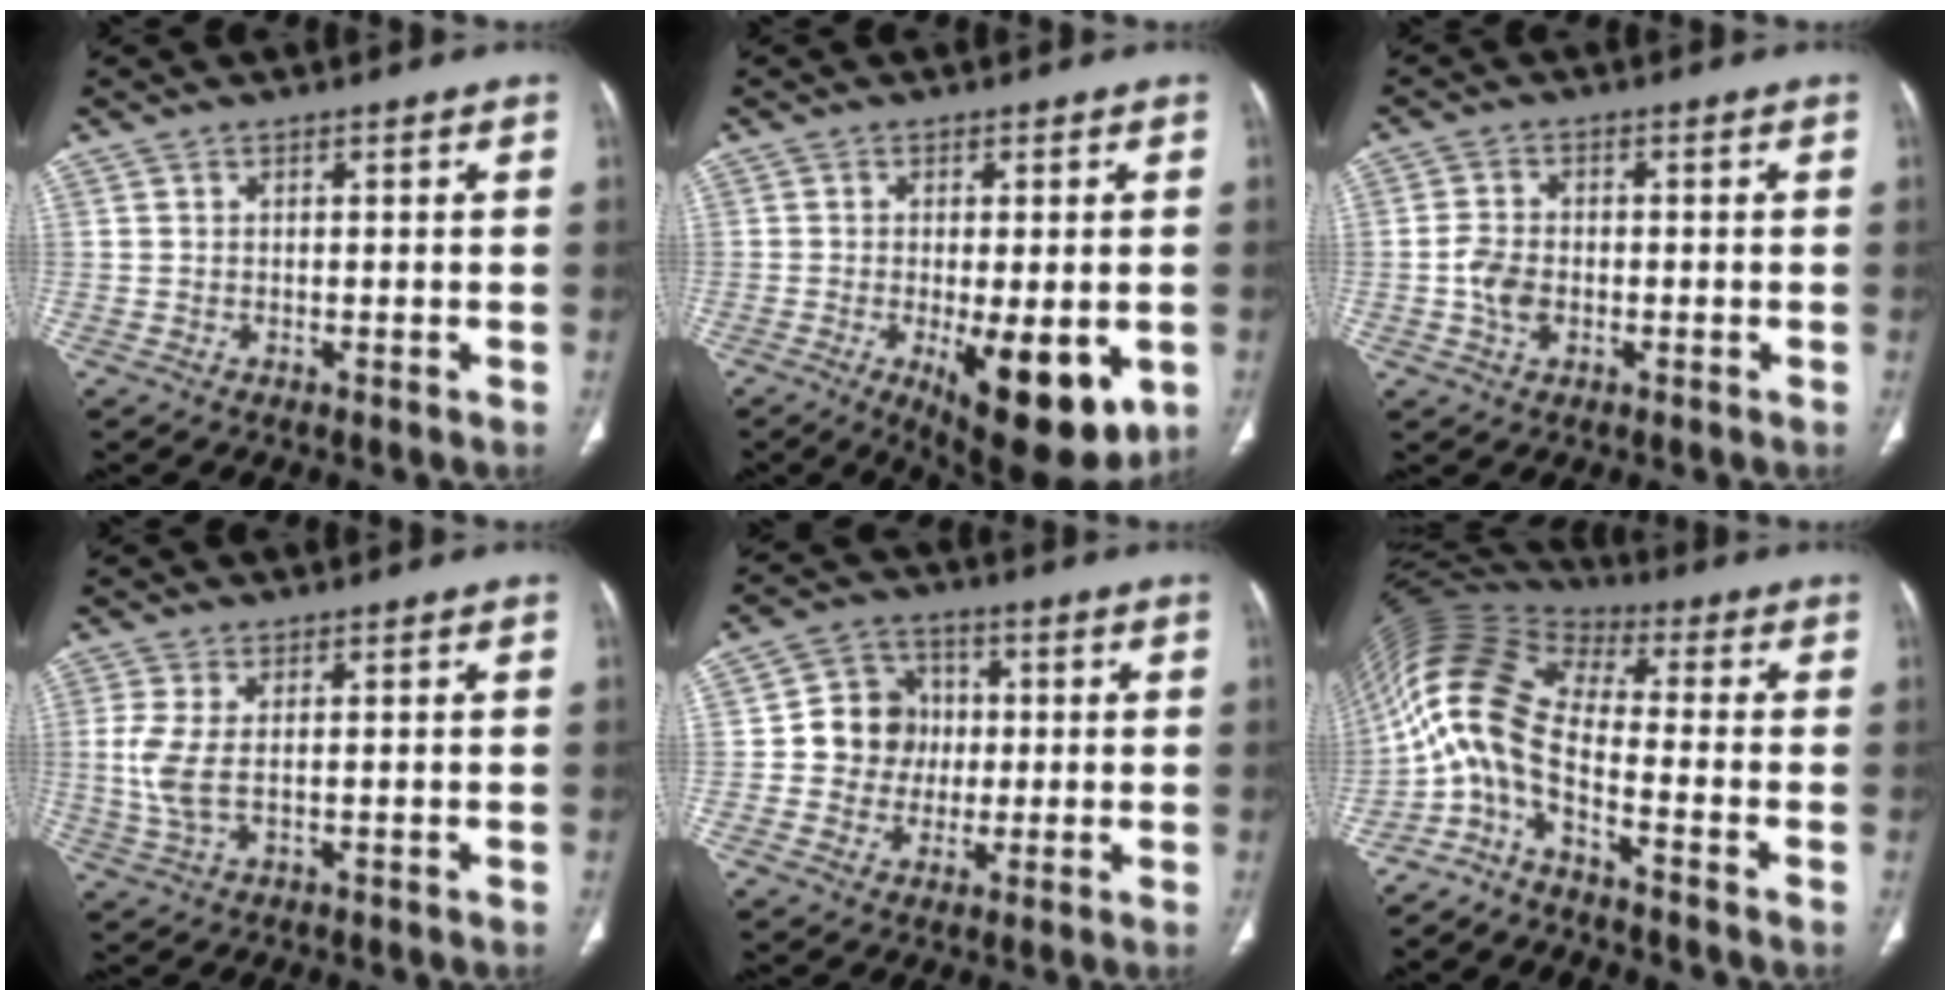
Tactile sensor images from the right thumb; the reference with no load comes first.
{"total": 14.4, "force": [-4.4, 5.4, 12.6], "torque": [-0.154, -0.019, -0.047]}
{"total": 4.9, "force": [-1.0, 3.4, 3.3], "torque": [-0.062, 0.009, -0.020]}
{"total": 5.2, "force": [0.2, 2.2, 4.7], "torque": [-0.129, -0.004, 0.006]}
{"total": 9.3, "force": [0.0, 8.6, 3.5], "torque": [-0.012, 0.015, -0.008]}
{"total": 11.8, "force": [-4.9, 3.6, 10.1], "torque": [-0.223, 0.066, -0.107]}